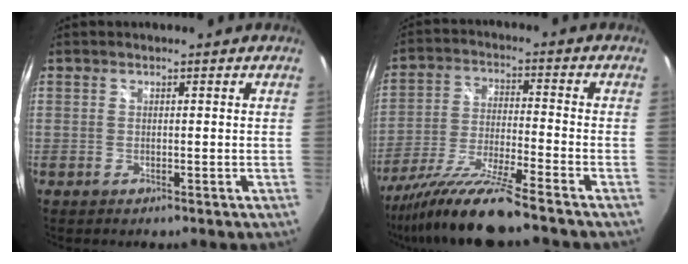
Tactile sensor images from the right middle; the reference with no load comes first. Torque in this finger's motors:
{"motor_torque": [1.09, -1.04, 0.28, 0.21]}